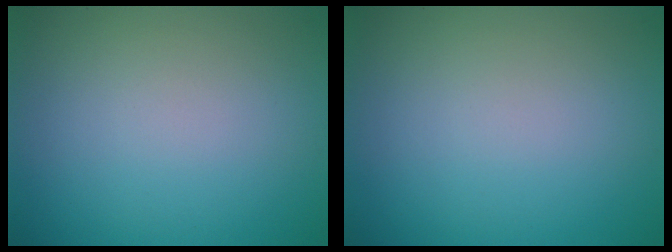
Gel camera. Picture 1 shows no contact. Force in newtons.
{"total": 0.0}